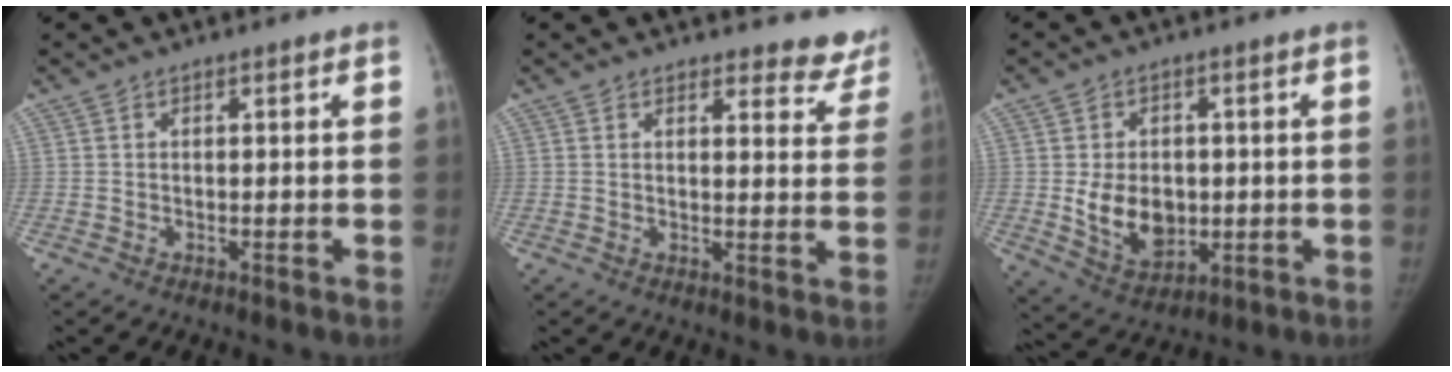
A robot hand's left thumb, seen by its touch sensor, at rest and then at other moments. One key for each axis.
{"total": 7.5, "fx": 7.0, "fy": 2.6, "fz": 0.8, "tx": 0.039, "ty": -0.044, "tz": 0.057}
{"total": 10.0, "fx": -0.5, "fy": 7.3, "fz": 6.8, "tx": -0.083, "ty": -0.010, "tz": 0.010}